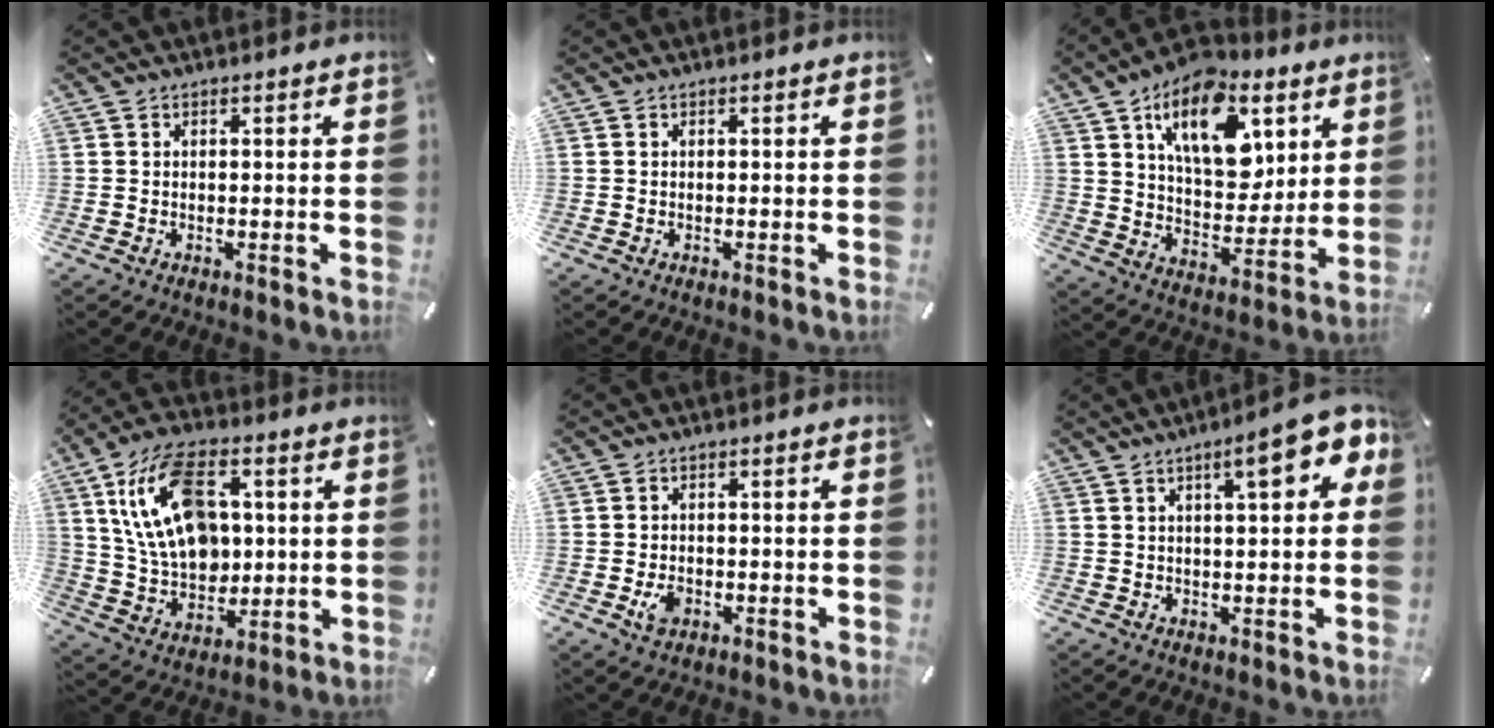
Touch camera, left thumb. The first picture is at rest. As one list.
[{"total": 0.0}, {"total": 18.3, "force": [8.8, 10.9, 11.7], "torque": [-0.177, -0.032, 0.154]}, {"total": 18.7, "force": [4.3, 13.0, 12.7], "torque": [-0.255, 0.004, 0.077]}, {"total": 3.4, "force": [-1.1, 2.5, 2.0], "torque": [-0.048, 0.001, -0.021]}, {"total": 10.7, "force": [5.0, 3.1, 9.0], "torque": [-0.121, -0.020, 0.074]}]